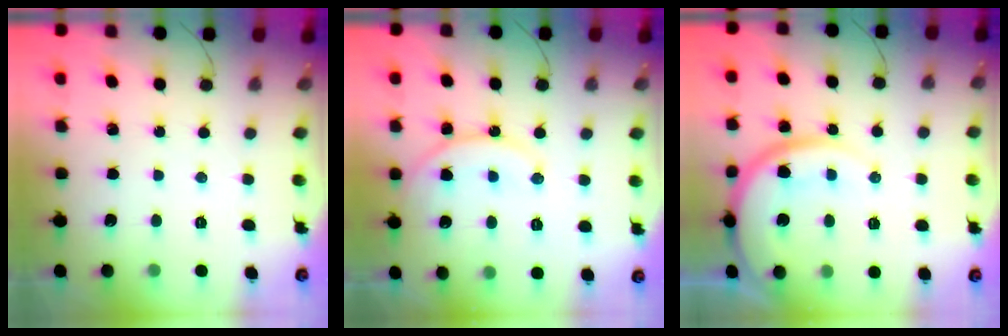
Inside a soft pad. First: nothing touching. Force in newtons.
{"total": 13.8, "press": 13.7, "slide": 1.6}
{"total": 13.5, "press": 13.4, "slide": 1.6}